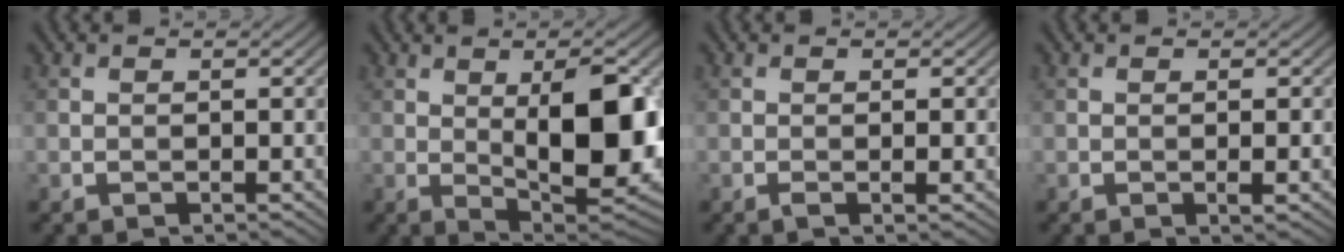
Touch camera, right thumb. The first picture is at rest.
{"total": 13.1, "force": [0.9, 4.7, 12.2], "torque": [-0.170, -0.001, 0.016]}
{"total": 1.8, "force": [-0.4, 0.2, 1.7], "torque": [-0.031, -0.001, -0.008]}
{"total": 1.4, "force": [-0.3, 0.1, 1.4], "torque": [-0.026, -0.002, -0.005]}